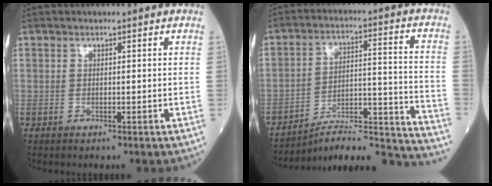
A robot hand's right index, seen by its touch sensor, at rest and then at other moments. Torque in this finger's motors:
{"motor_torque": [0.09, -0.01, 0.39, 0.07]}